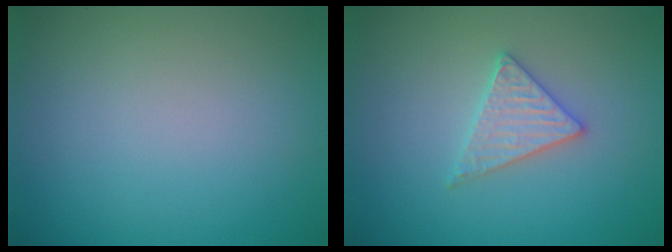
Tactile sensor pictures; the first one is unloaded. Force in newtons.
{"total": 2.6, "press": 2.6, "slide": 0.3}